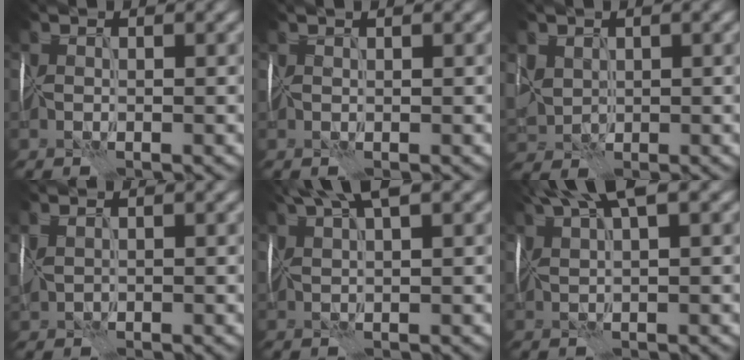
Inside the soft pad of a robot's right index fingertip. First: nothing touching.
{"total": 1.5, "force": [0.9, 0.6, 1.0], "torque": [-0.005, 0.009, 0.006]}
{"total": 1.9, "force": [0.8, 1.7, 0.0], "torque": [-0.029, -0.002, 0.021]}
{"total": 2.0, "force": [0.9, 1.1, 1.3], "torque": [-0.039, 0.010, 0.021]}
{"total": 5.8, "force": [4.0, 1.4, 4.1], "torque": [-0.068, 0.029, 0.054]}
{"total": 6.7, "force": [4.3, 1.5, 4.9], "torque": [-0.083, 0.025, 0.065]}